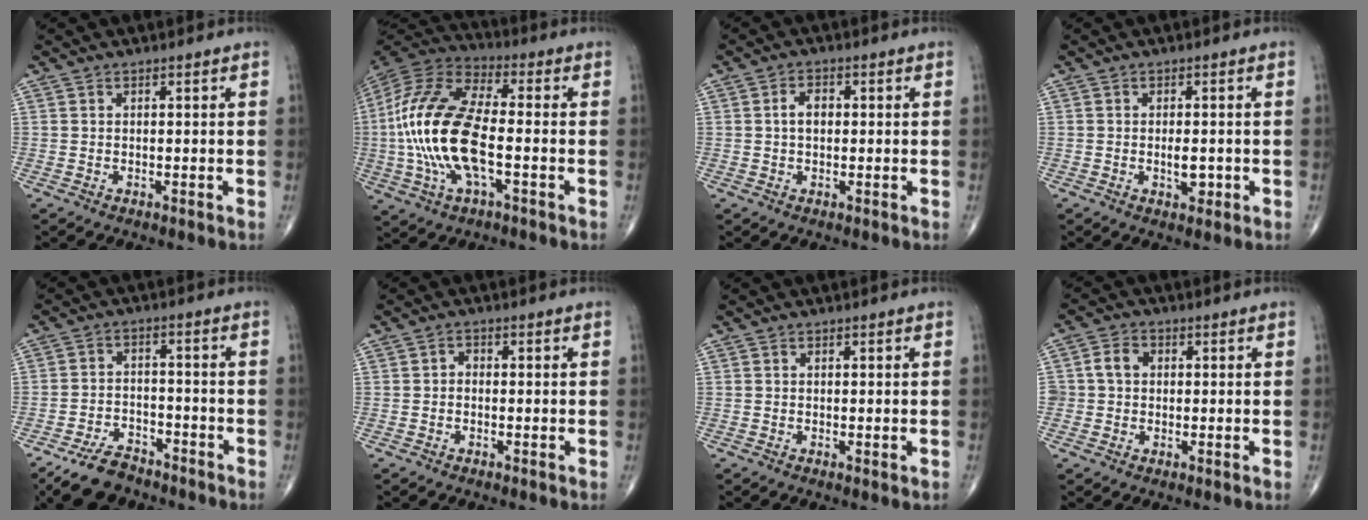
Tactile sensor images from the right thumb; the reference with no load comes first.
{"total": 20.7, "force": [-2.6, 8.6, 18.6], "torque": [-0.408, 0.020, -0.050]}
{"total": 3.3, "force": [0.2, 2.1, 2.5], "torque": [-0.039, 0.009, 0.001]}
{"total": 3.0, "force": [-0.6, 1.5, 2.5], "torque": [-0.035, -0.001, -0.006]}
{"total": 8.8, "force": [-6.8, 4.4, 3.5], "torque": [-0.056, 0.033, -0.121]}
{"total": 1.3, "force": [-0.3, 1.0, 0.7], "torque": [-0.001, 0.005, -0.010]}
{"total": 0.5, "force": [-0.1, 0.2, 0.5], "torque": [-0.011, -0.004, -0.001]}
{"total": 4.2, "force": [0.4, 3.6, 2.1], "torque": [-0.021, 0.012, 0.002]}